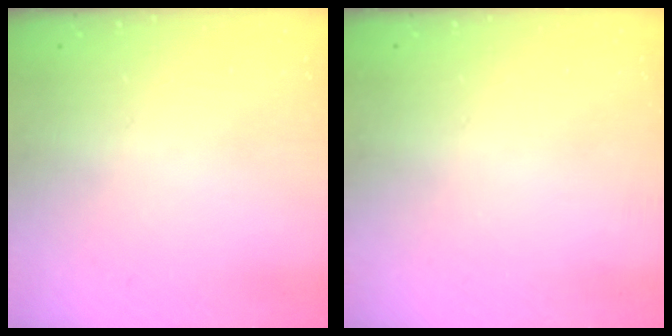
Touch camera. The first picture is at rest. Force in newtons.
{"total": 0.0}